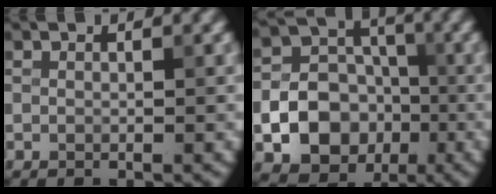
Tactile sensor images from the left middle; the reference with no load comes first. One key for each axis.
{"total": 11.8, "fx": -3.3, "fy": 10.3, "fz": 4.7, "tx": -0.070, "ty": -0.026, "tz": -0.072}